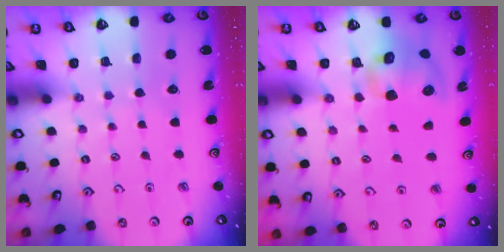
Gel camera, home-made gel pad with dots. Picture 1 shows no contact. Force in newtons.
{"total": 9.9, "press": 9.8, "slide": 1.9}